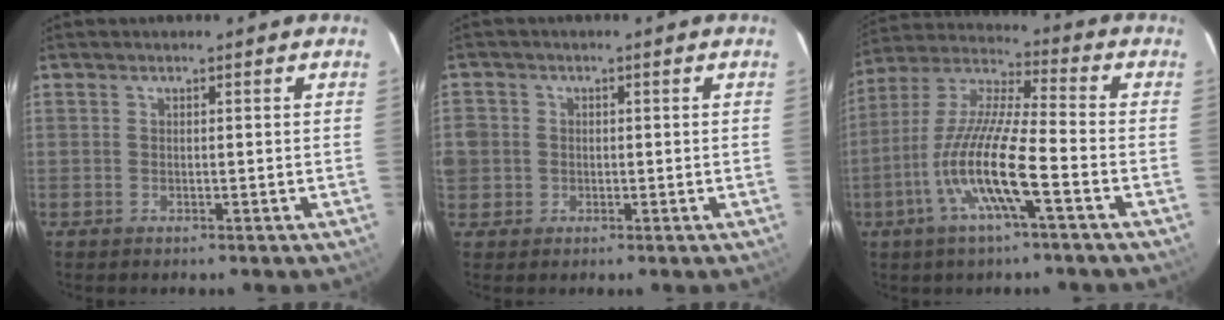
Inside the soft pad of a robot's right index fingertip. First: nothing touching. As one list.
[{"total": 5.0, "force": [-0.4, 4.8, 1.3], "torque": [-0.036, 0.011, -0.003]}, {"total": 14.8, "force": [-5.7, 1.5, 13.6], "torque": [-0.274, -0.006, -0.117]}]